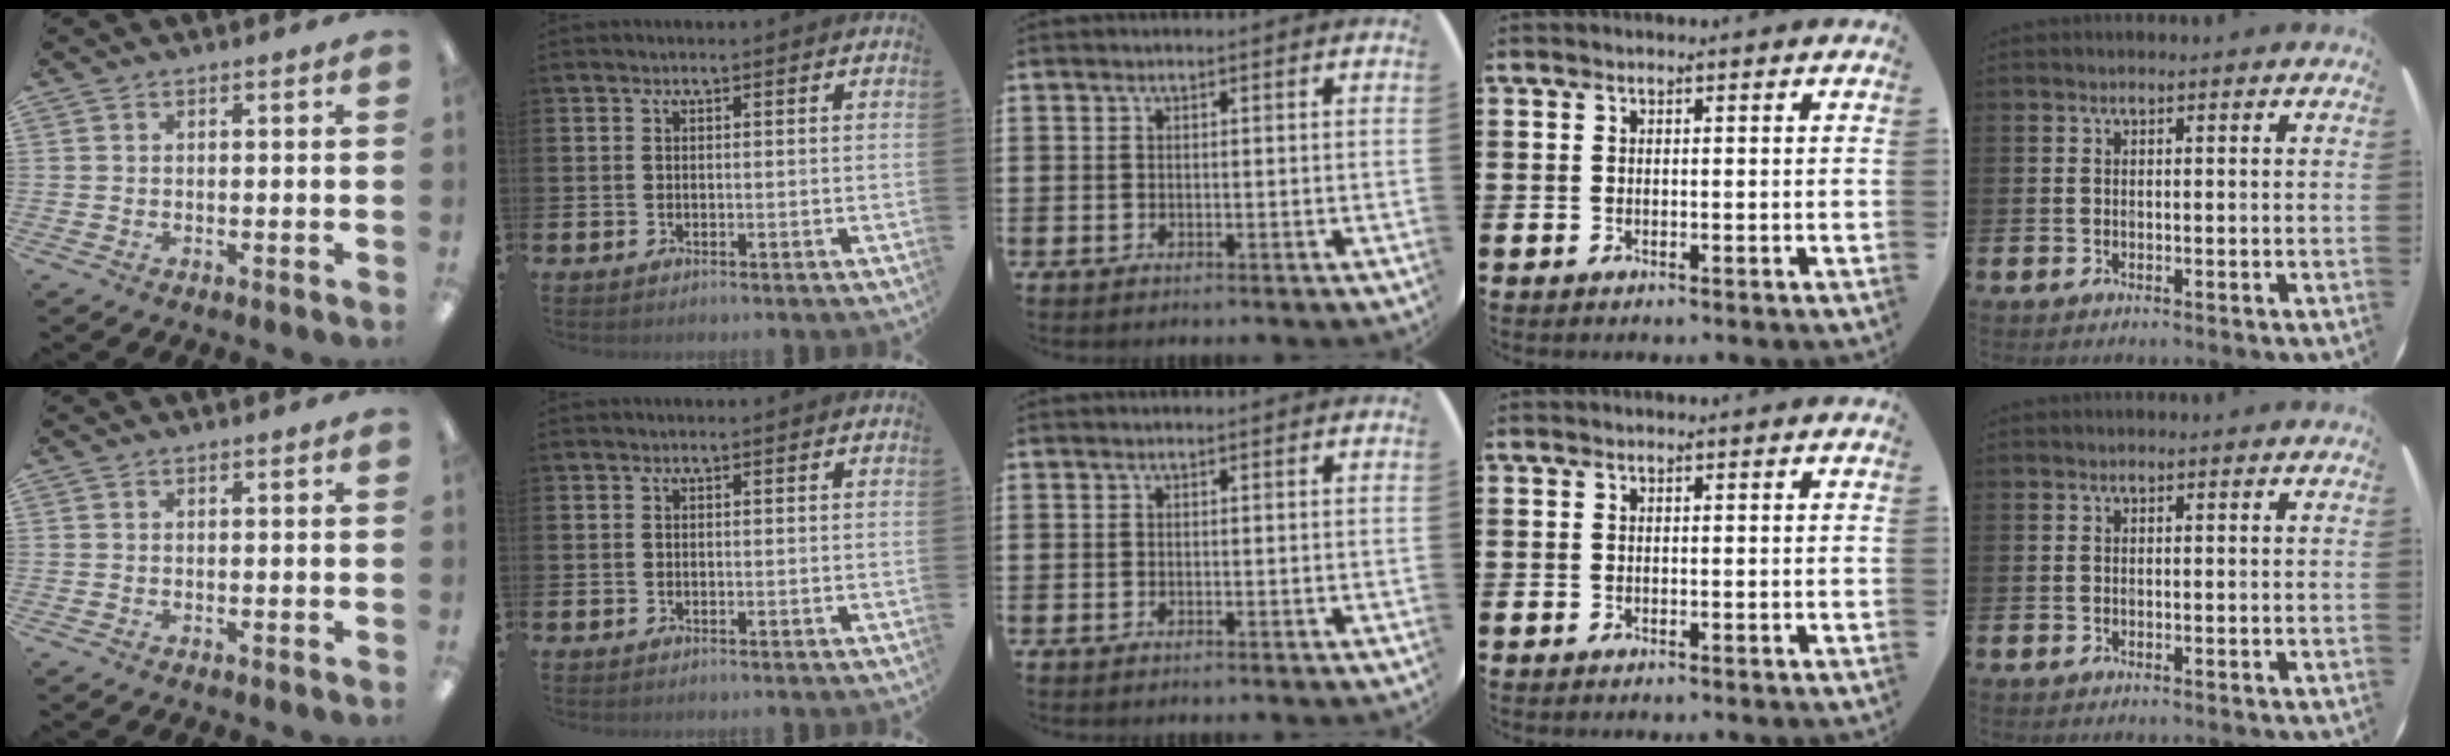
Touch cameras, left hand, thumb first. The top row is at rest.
{}